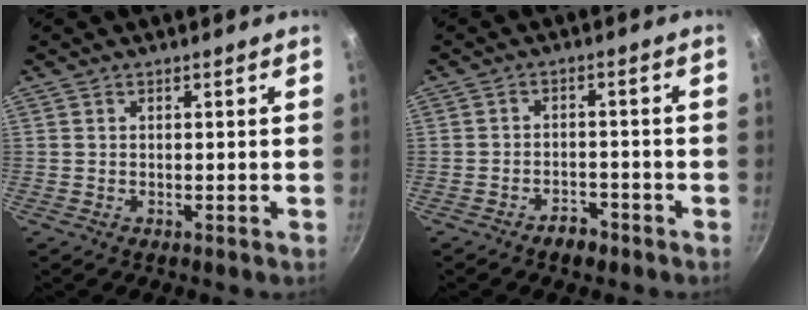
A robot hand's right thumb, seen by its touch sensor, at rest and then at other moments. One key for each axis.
{"total": 3.8, "fx": -2.8, "fy": 2.1, "fz": 1.5, "tx": -0.013, "ty": 0.029, "tz": -0.037}